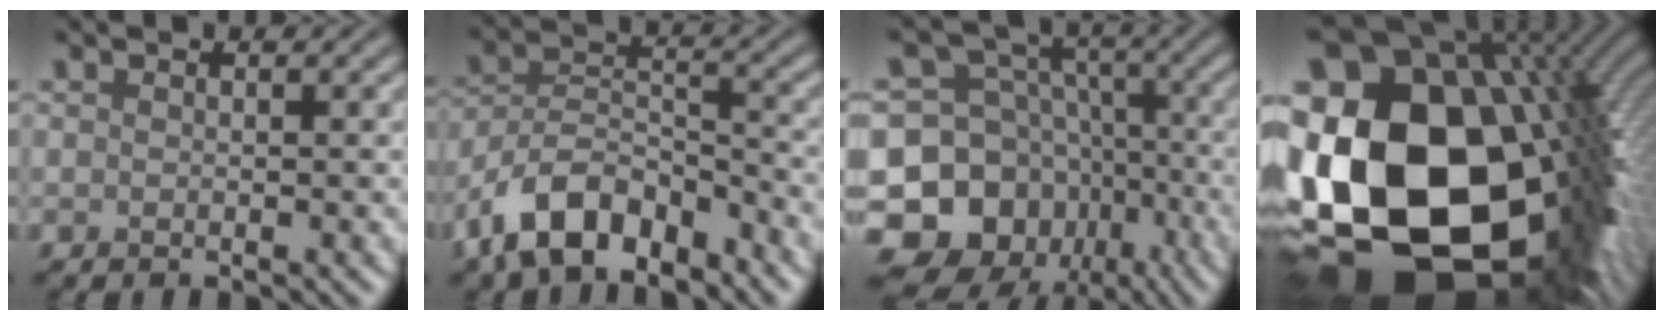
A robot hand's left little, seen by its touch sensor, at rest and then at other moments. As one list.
[{"total": 7.8, "force": [-5.6, 3.5, 4.2], "torque": [-0.068, 0.001, -0.112]}, {"total": 14.1, "force": [-7.3, 11.2, 4.6], "torque": [-0.091, -0.010, -0.126]}, {"total": 24.1, "force": [-3.4, 17.1, 16.6], "torque": [-0.313, -0.042, -0.070]}]